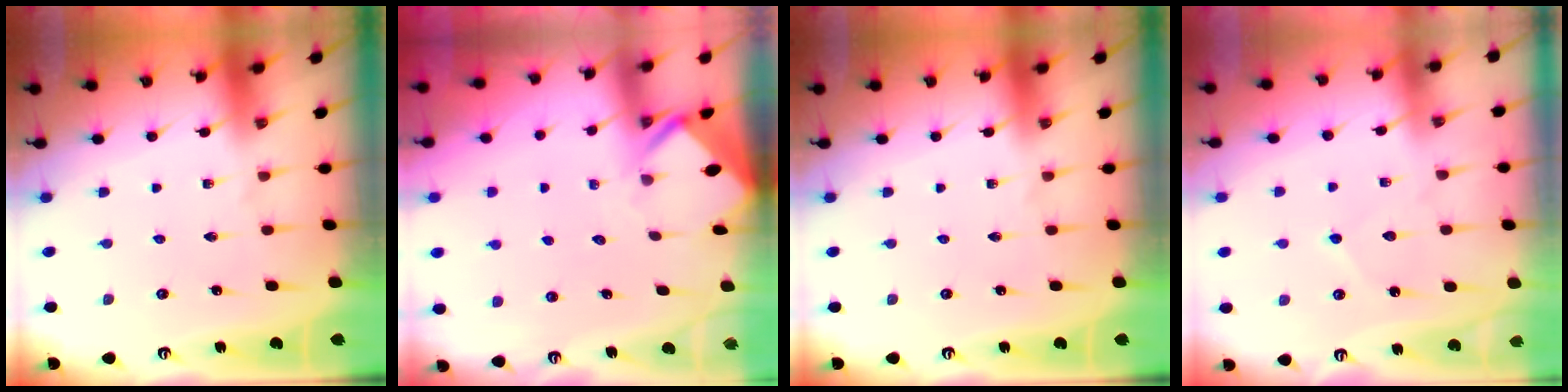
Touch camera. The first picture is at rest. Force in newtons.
{"total": 2.7, "press": 2.6, "slide": 0.3}
{"total": 0.0}
{"total": 3.8, "press": 3.7, "slide": 0.3}